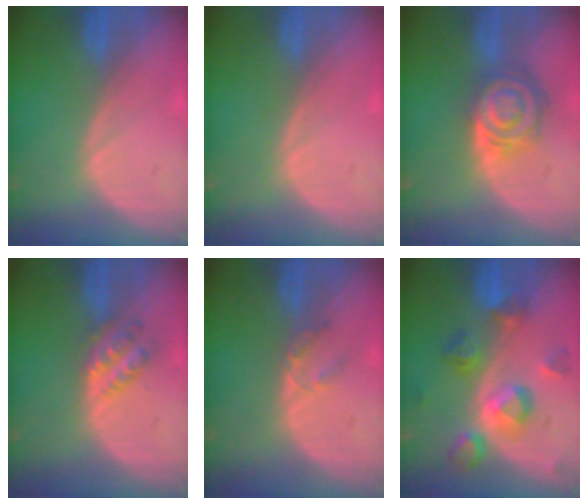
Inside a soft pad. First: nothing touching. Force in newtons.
{"total": 0.0}
{"total": 8.2, "press": 7.2, "slide": 4.0}
{"total": 4.6, "press": 4.1, "slide": 2.2}
{"total": 2.3, "press": 2.0, "slide": 1.1}
{"total": 8.2, "press": 8.2, "slide": 0.3}